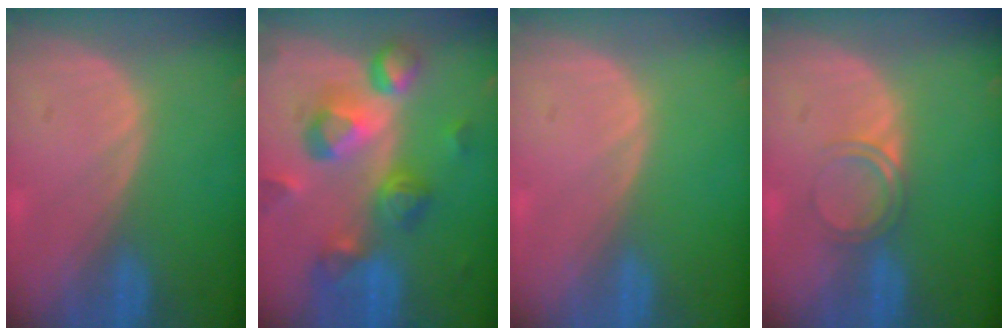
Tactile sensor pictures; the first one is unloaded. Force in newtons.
{"total": 10.5, "press": 9.4, "slide": 4.7}
{"total": 0.0}
{"total": 2.8, "press": 2.8, "slide": 0.2}